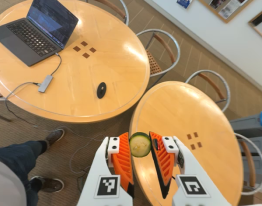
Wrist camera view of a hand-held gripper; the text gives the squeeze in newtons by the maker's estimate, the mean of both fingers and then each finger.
{"total": 7.9, "left": 8.0, "right": 7.9}